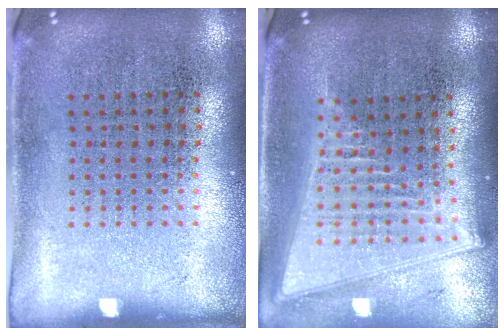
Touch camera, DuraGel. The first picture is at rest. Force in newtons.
{"total": 2.1, "press": 1.7, "slide": 1.1}